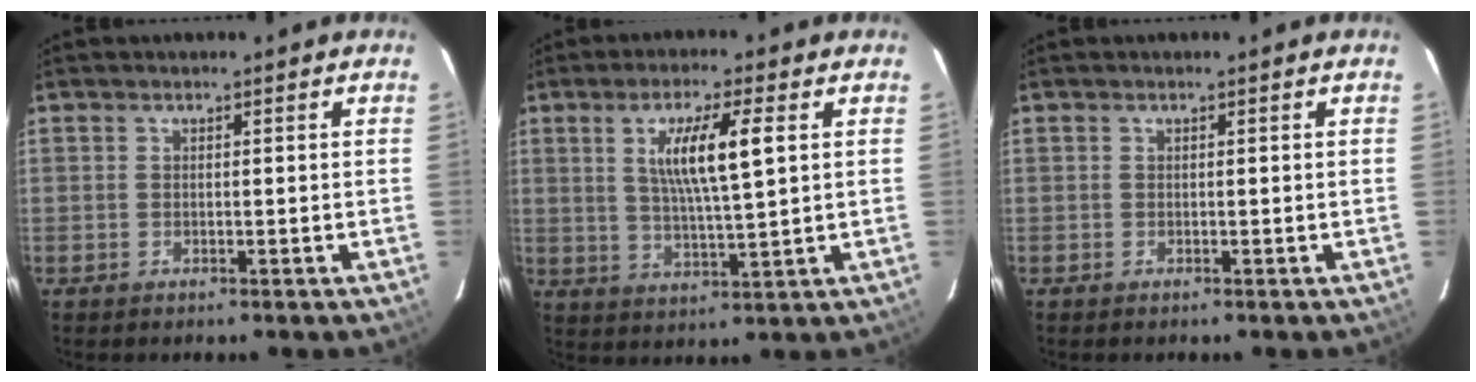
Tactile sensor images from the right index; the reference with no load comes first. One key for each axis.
{"total": 9.2, "fx": 2.6, "fy": 1.1, "fz": 8.8, "tx": -0.159, "ty": -0.004, "tz": 0.050}
{"total": 0.0}